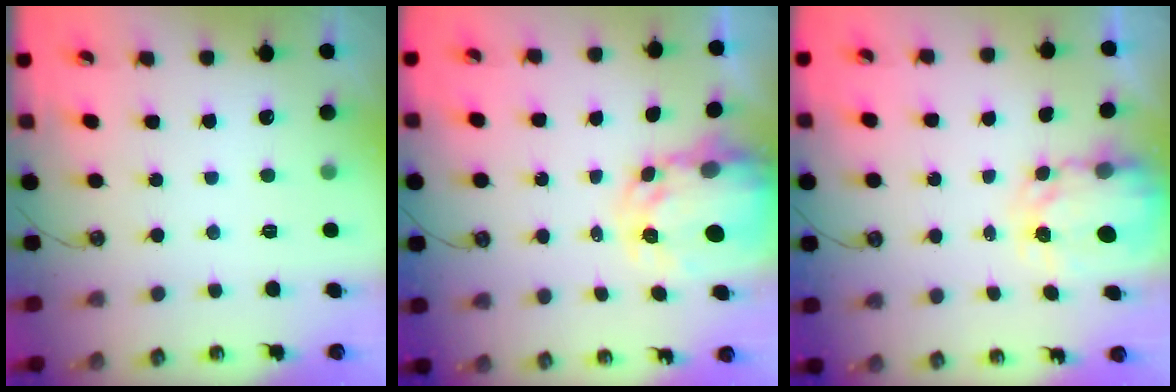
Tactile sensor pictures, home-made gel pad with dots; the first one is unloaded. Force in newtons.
{"total": 5.5, "press": 5.5, "slide": 0.6}
{"total": 3.9, "press": 3.9, "slide": 0.2}